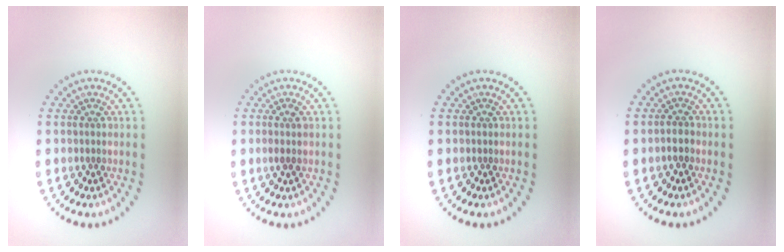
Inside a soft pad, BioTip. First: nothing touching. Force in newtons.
{"total": 1.0, "press": 0.9, "slide": 0.5}
{"total": 0.0}
{"total": 1.2, "press": 1.0, "slide": 0.7}